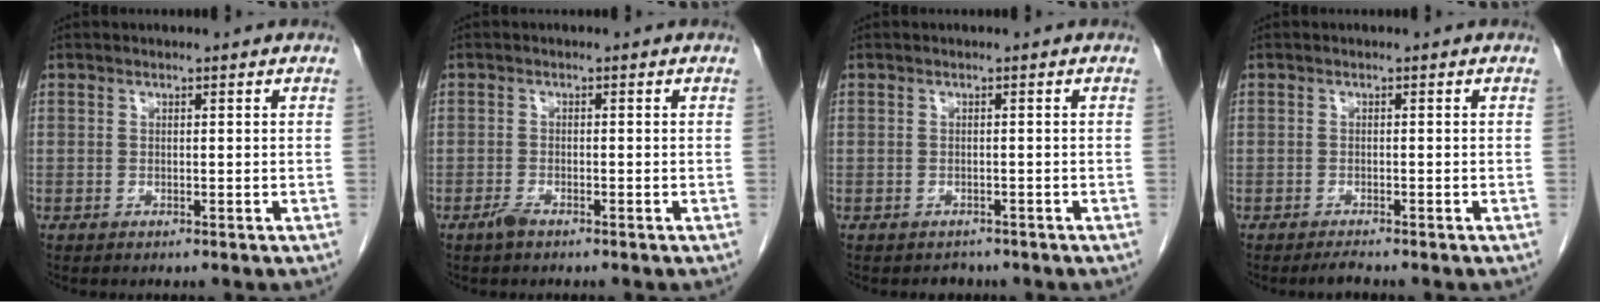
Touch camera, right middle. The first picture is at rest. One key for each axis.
{"total": 1.5, "fx": -1.1, "fy": 0.4, "fz": 0.9, "tx": -0.022, "ty": -0.001, "tz": -0.021}
{"total": 1.6, "fx": -1.4, "fy": 0.9, "fz": -0.1, "tx": -0.009, "ty": -0.001, "tz": -0.021}
{"total": 1.3, "fx": -1.2, "fy": -0.1, "fz": 0.5, "tx": -0.018, "ty": -0.007, "tz": -0.018}